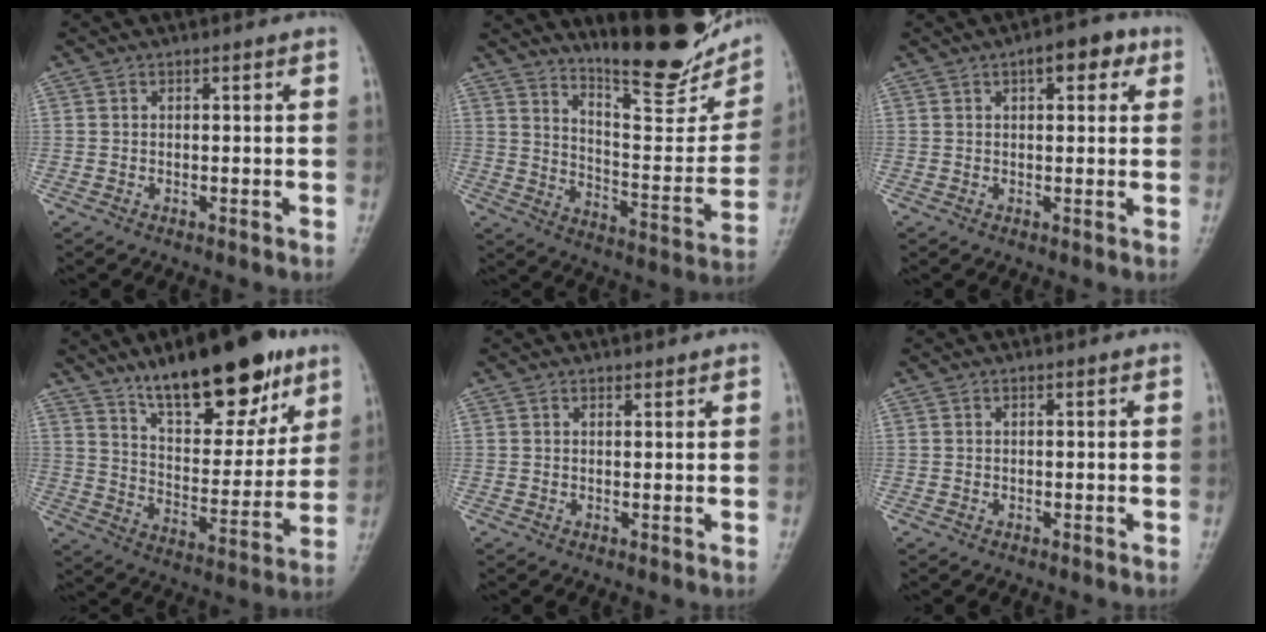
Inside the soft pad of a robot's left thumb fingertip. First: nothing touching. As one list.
[{"total": 20.2, "force": [14.9, 5.3, 12.6], "torque": [-0.140, -0.099, 0.228]}, {"total": 5.8, "force": [2.5, 2.8, 4.5], "torque": [-0.038, 0.004, 0.025]}, {"total": 21.2, "force": [13.8, 7.9, 14.0], "torque": [-0.164, -0.067, 0.224]}, {"total": 0.7, "force": [0.7, 0.3, 0.1], "torque": [0.000, -0.007, 0.010]}, {"total": 0.0}]